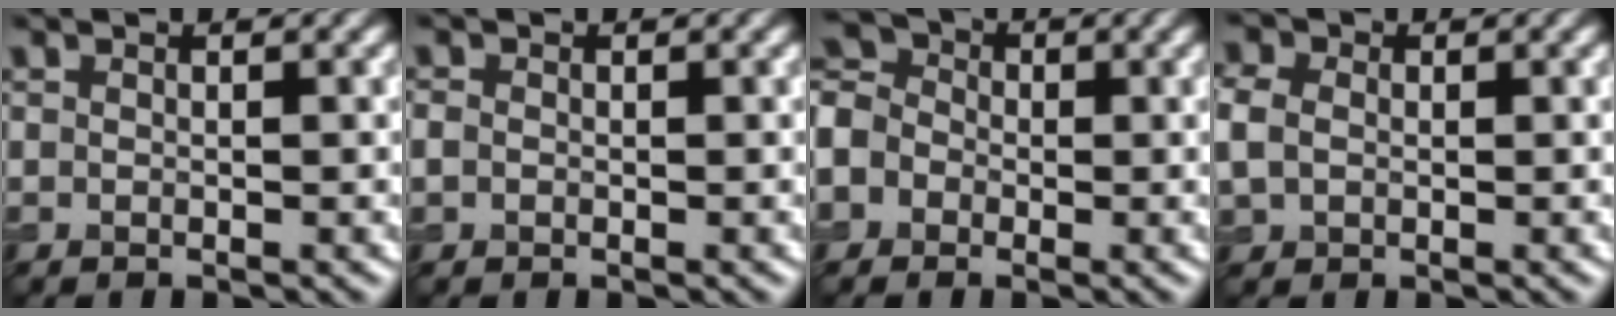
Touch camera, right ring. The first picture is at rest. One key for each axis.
{"total": 0.9, "fx": -0.1, "fy": 0.8, "fz": 0.3, "tx": -0.005, "ty": -0.002, "tz": -0.005}
{"total": 6.4, "fx": -2.4, "fy": 5.4, "fz": 2.4, "tx": -0.065, "ty": 0.002, "tz": -0.056}
{"total": 3.8, "fx": 0.4, "fy": 3.2, "fz": 2.1, "tx": -0.068, "ty": 0.013, "tz": 0.001}